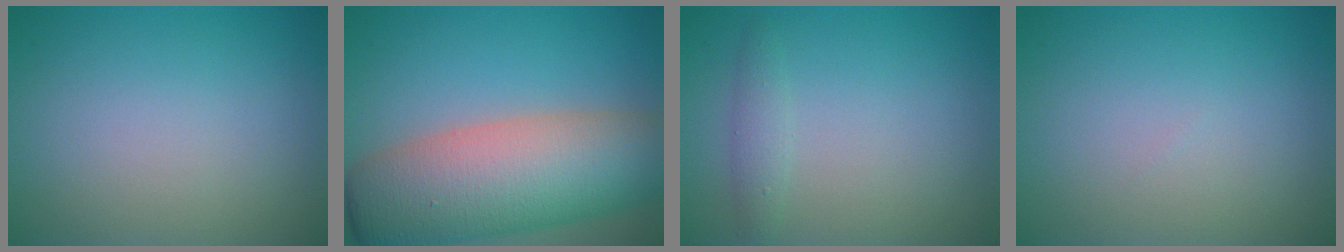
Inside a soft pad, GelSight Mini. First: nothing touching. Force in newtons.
{"total": 12.3, "press": 12.2, "slide": 0.9}
{"total": 1.4, "press": 1.4, "slide": 0.1}
{"total": 0.0}